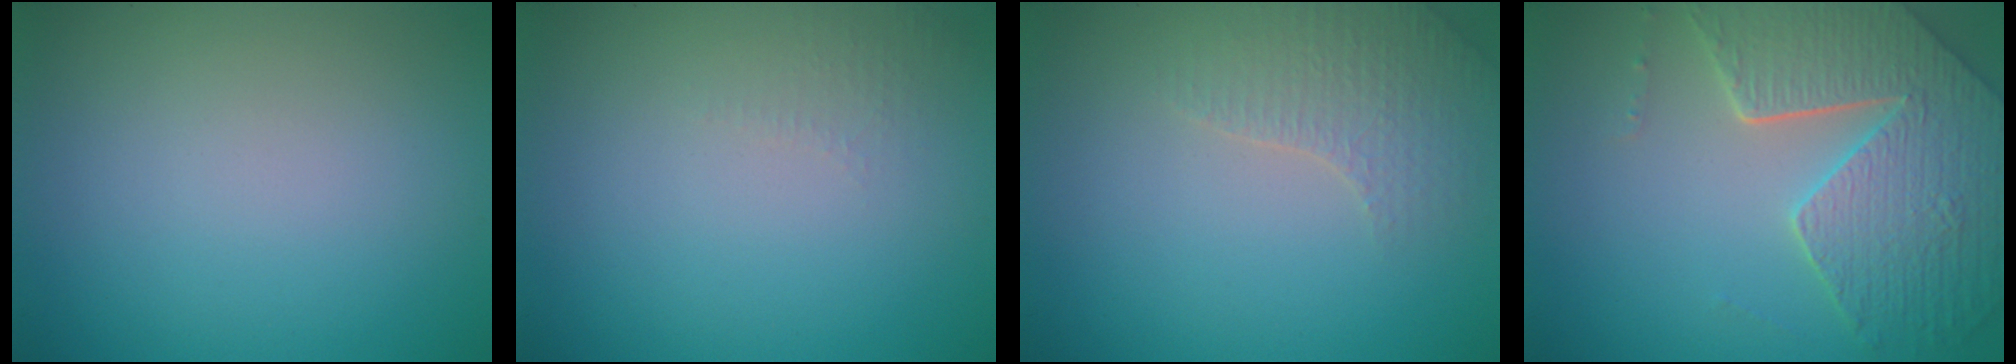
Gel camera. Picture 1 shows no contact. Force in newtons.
{"total": 1.0, "press": 0.9, "slide": 0.3}
{"total": 2.6, "press": 2.5, "slide": 0.5}
{"total": 7.3, "press": 5.5, "slide": 4.7}